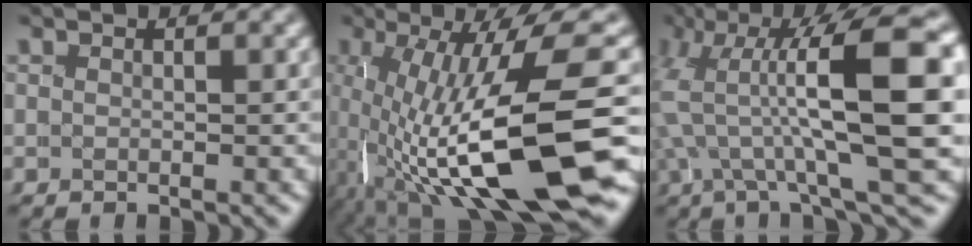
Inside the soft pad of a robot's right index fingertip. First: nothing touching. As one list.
[{"total": 14.5, "force": [-4.2, 4.6, 13.1], "torque": [-0.208, -0.019, -0.046]}, {"total": 13.3, "force": [3.5, 5.0, 11.8], "torque": [-0.181, 0.014, 0.052]}]